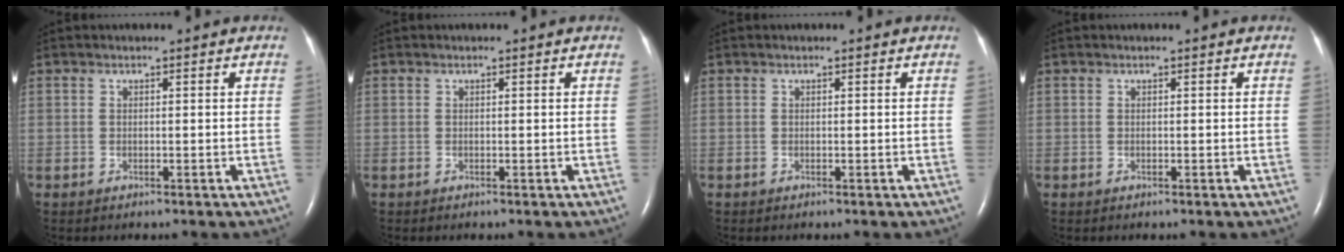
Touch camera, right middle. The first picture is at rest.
{"total": 0.0}
{"total": 0.0}
{"total": 0.0}